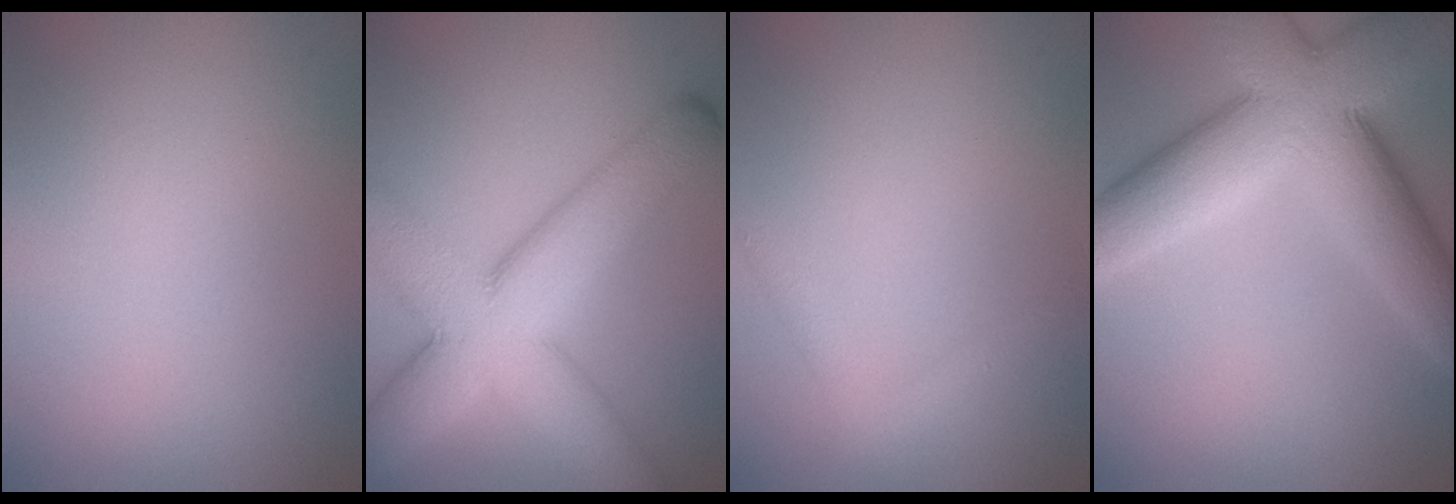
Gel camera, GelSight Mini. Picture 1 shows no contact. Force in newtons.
{"total": 11.2, "press": 11.1, "slide": 0.4}
{"total": 1.9, "press": 1.9, "slide": 0.2}
{"total": 11.9, "press": 11.8, "slide": 0.7}